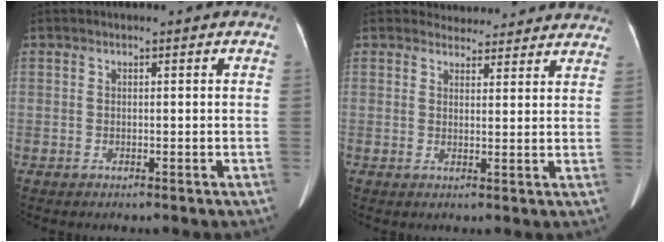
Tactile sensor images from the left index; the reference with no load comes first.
{"total": 9.0, "force": [8.5, 2.9, 0.9], "torque": [0.017, 0.013, 0.084]}